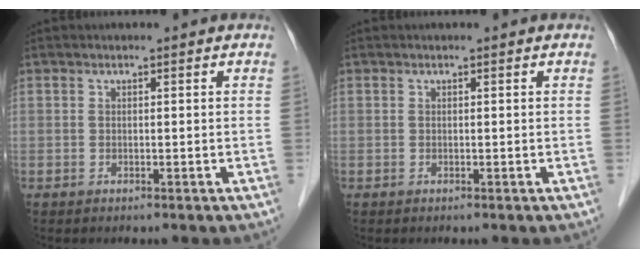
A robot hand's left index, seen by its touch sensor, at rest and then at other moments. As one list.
[{"total": 0.0}]